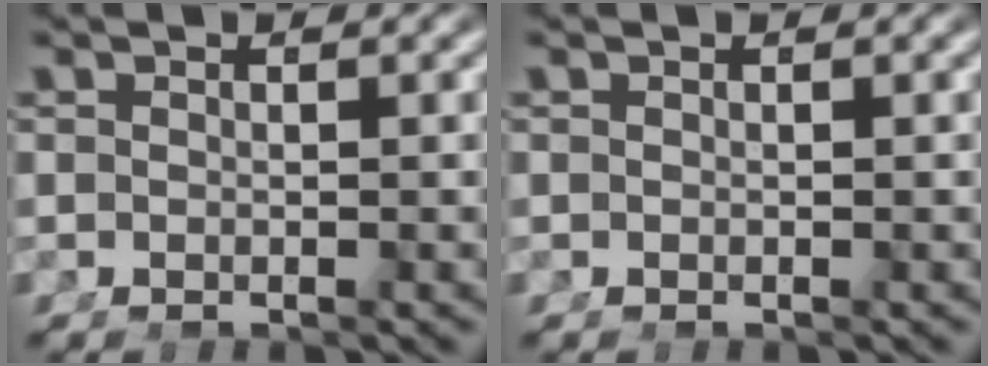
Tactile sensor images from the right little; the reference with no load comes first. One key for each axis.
{"total": 0.0}